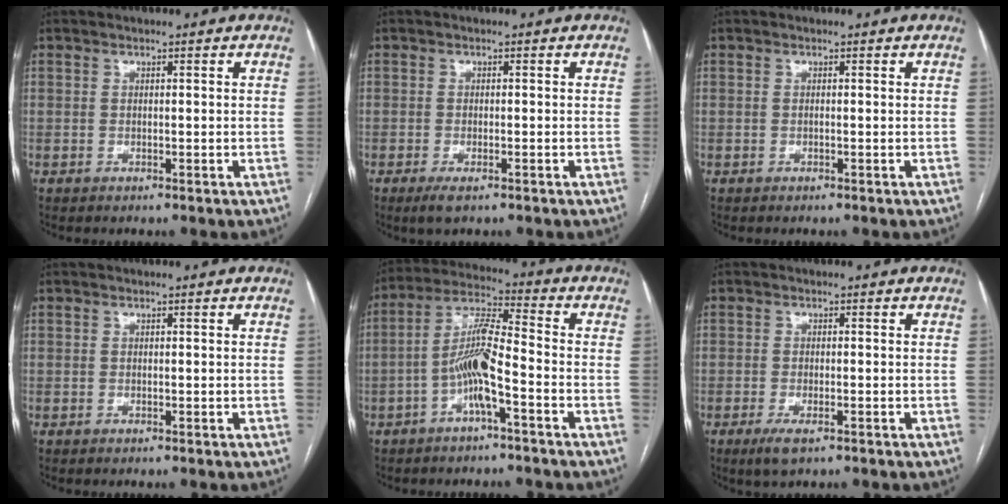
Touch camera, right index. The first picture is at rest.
{"total": 2.6, "force": [-1.6, 0.7, 1.9], "torque": [-0.036, -0.004, -0.025]}
{"total": 0.0}
{"total": 0.0}
{"total": 8.7, "force": [-3.1, 1.0, 8.1], "torque": [-0.164, 0.020, -0.062]}
{"total": 3.2, "force": [-1.9, 0.8, 2.4], "torque": [-0.050, -0.005, -0.030]}